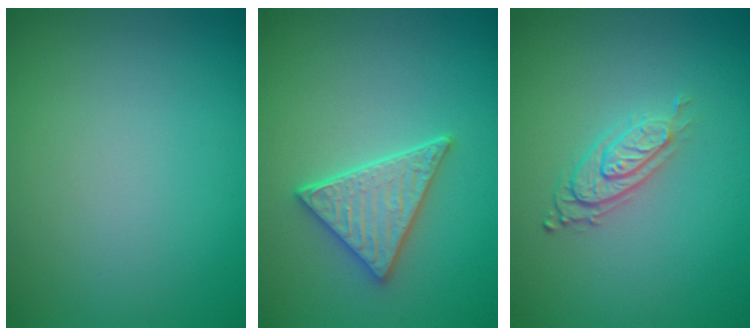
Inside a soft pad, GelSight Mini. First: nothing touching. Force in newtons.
{"total": 3.3, "press": 3.1, "slide": 1.2}
{"total": 3.0, "press": 2.0, "slide": 2.2}